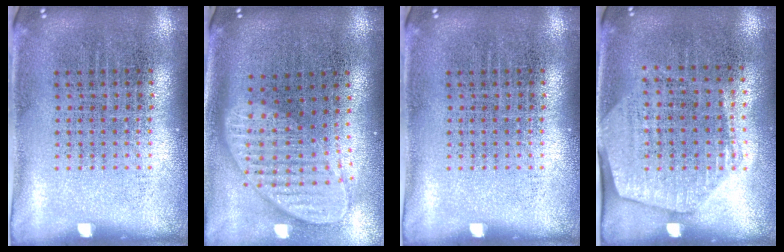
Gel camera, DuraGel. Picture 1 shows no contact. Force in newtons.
{"total": 2.0, "press": 1.6, "slide": 1.2}
{"total": 0.0}
{"total": 1.6, "press": 1.4, "slide": 0.8}